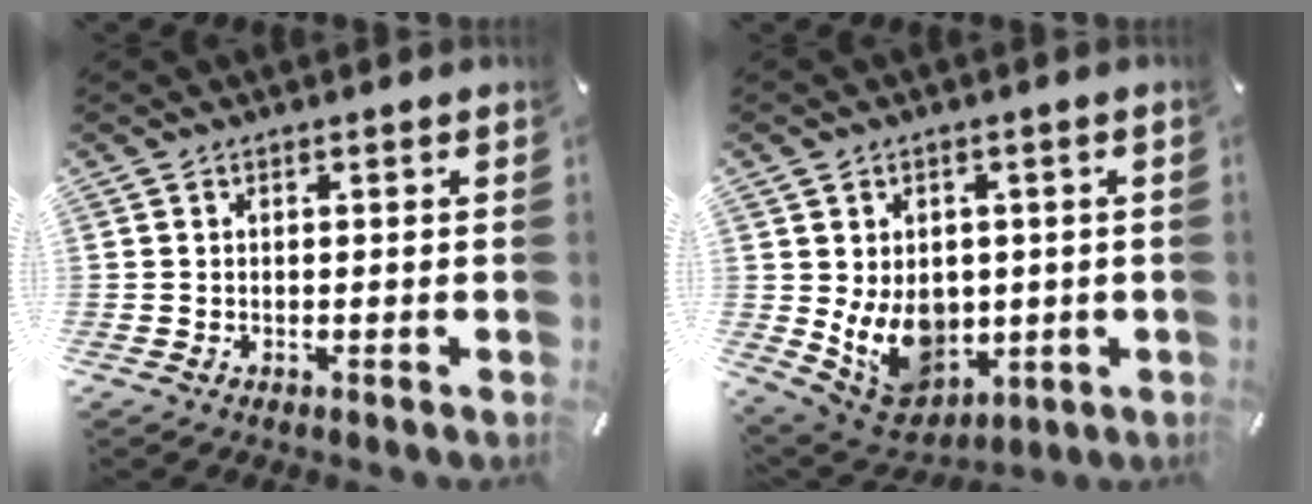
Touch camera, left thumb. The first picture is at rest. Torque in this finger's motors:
{"motor_torque": [2.20, 2.34, 0.85, -0.62, 0.28]}